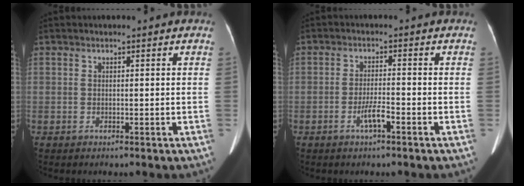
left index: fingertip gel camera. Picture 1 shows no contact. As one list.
[{"total": 2.9, "force": [-2.0, 0.0, 2.2], "torque": [-0.042, -0.010, -0.035]}]